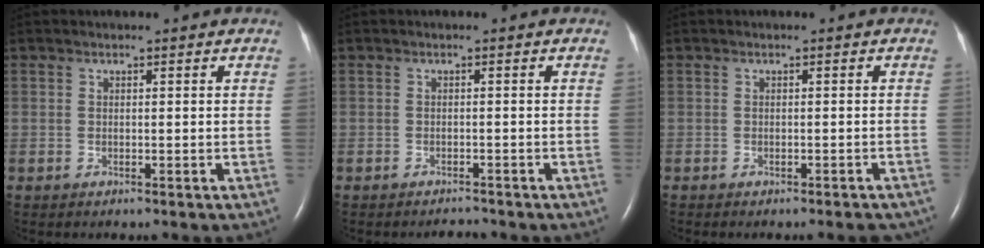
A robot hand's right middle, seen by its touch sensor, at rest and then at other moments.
{"total": 1.2, "force": [-1.2, 0.2, 0.0], "torque": [-0.006, -0.006, -0.015]}
{"total": 3.6, "force": [-3.3, 0.9, 1.3], "torque": [-0.012, -0.006, -0.036]}